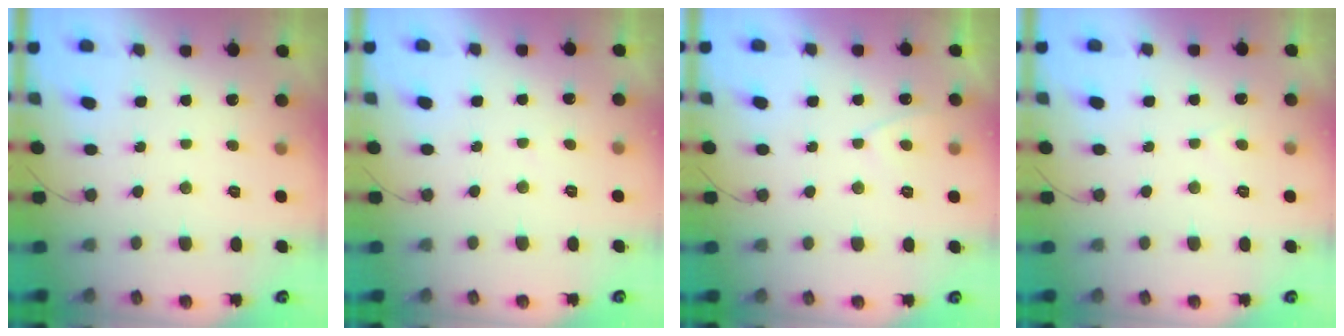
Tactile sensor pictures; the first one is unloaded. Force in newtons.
{"total": 1.3, "press": 1.3, "slide": 0.4}
{"total": 2.4, "press": 2.4, "slide": 0.5}
{"total": 1.7, "press": 1.7, "slide": 0.2}